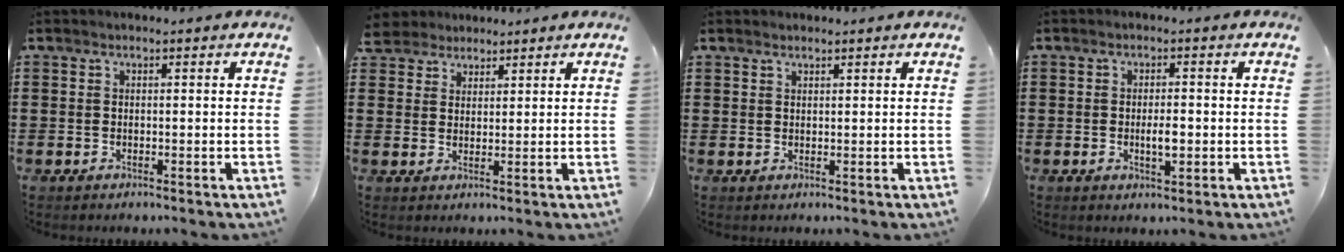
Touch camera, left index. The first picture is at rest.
{"total": 3.1, "force": [2.7, 1.5, -0.2], "torque": [-0.011, 0.003, 0.051]}
{"total": 1.0, "force": [0.9, 0.1, 0.2], "torque": [-0.006, 0.000, 0.019]}
{"total": 3.1, "force": [-0.3, 1.0, 2.9], "torque": [-0.053, 0.001, -0.006]}